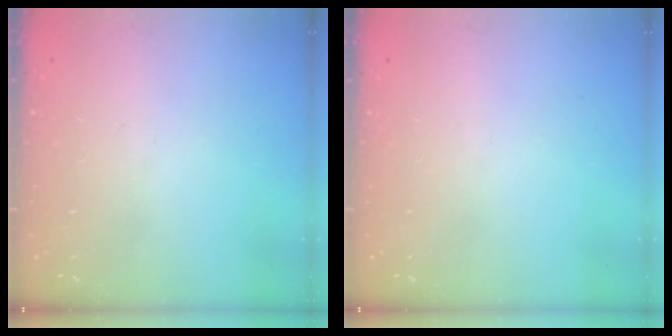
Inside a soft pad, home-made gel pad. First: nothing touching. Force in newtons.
{"total": 0.0}